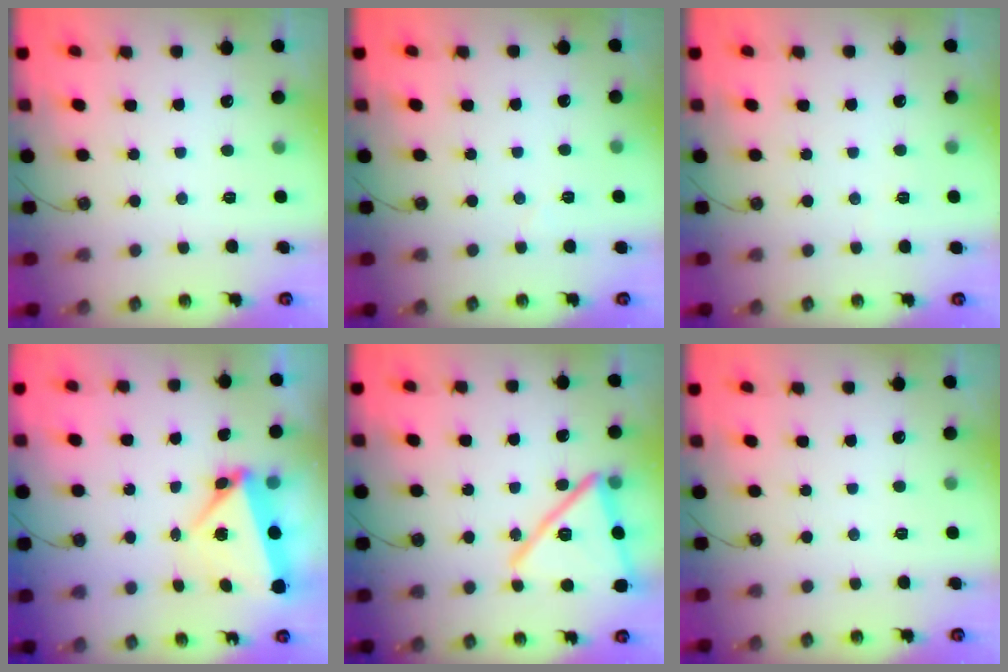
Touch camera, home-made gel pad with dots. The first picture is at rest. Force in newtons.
{"total": 3.0, "press": 2.6, "slide": 1.4}
{"total": 2.5, "press": 1.1, "slide": 2.2}
{"total": 5.2, "press": 5.0, "slide": 1.4}
{"total": 19.0, "press": 18.9, "slide": 1.5}
{"total": 0.0}